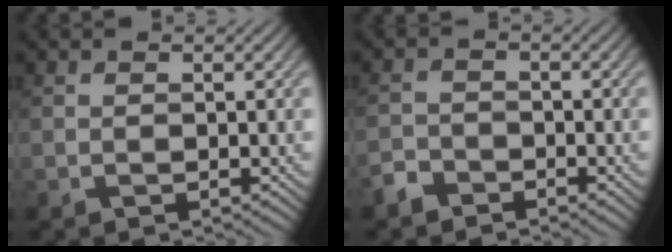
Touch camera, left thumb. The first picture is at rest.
{"total": 2.4, "force": [-2.0, 1.3, 0.5], "torque": [-0.010, 0.001, -0.048]}